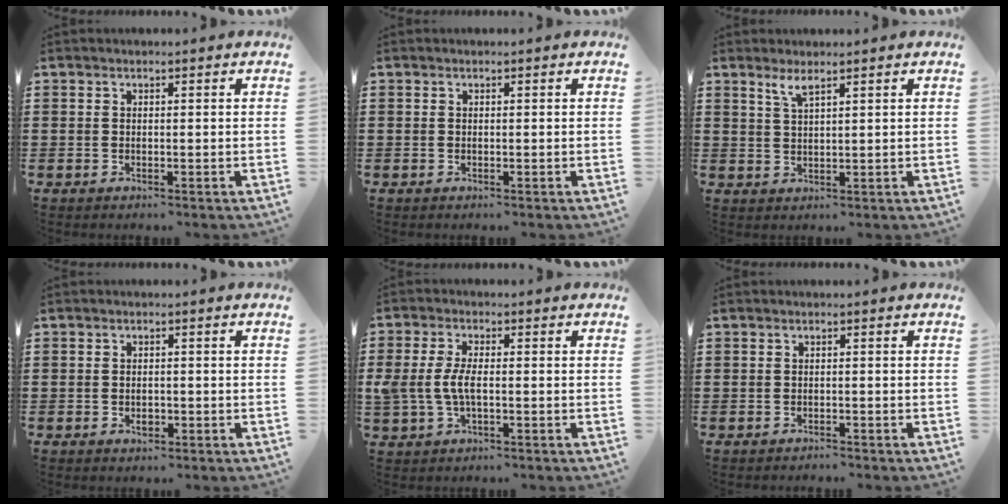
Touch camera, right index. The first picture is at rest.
{"total": 0.0}
{"total": 2.4, "force": [1.8, -0.2, 1.5], "torque": [-0.031, 0.001, 0.032]}
{"total": 1.5, "force": [-0.4, 0.9, 1.1], "torque": [-0.021, 0.001, -0.008]}
{"total": 4.5, "force": [-0.6, 2.1, 4.0], "torque": [-0.109, -0.009, -0.021]}
{"total": 0.7, "force": [-0.7, 0.0, 0.0], "torque": [-0.003, -0.002, -0.015]}